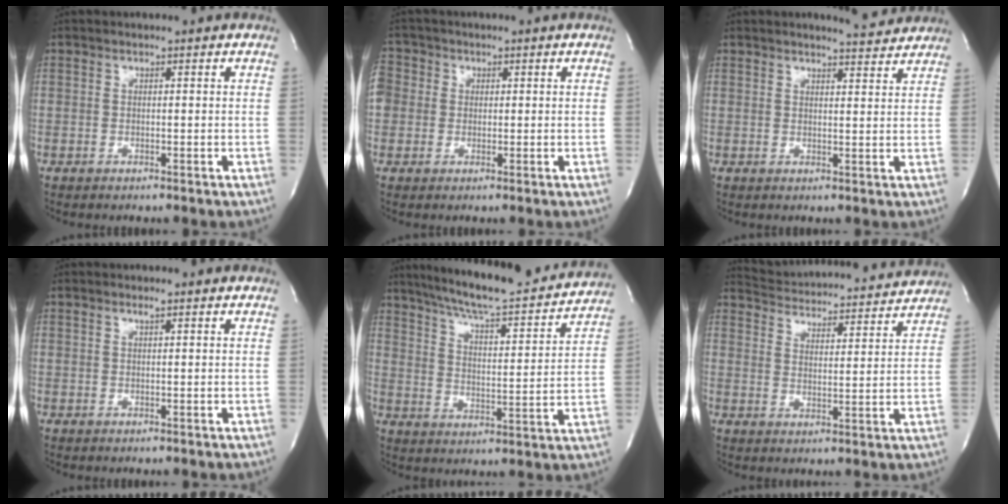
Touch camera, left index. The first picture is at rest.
{"total": 5.4, "force": [0.8, 5.2, 1.4], "torque": [-0.040, 0.021, 0.012]}
{"total": 4.4, "force": [4.4, 0.4, 0.7], "torque": [-0.012, -0.016, 0.048]}
{"total": 1.2, "force": [1.1, 0.2, 0.5], "torque": [-0.014, 0.008, 0.020]}
{"total": 23.2, "force": [20.7, 2.8, 10.2], "torque": [-0.165, -0.014, 0.284]}
{"total": 19.7, "force": [19.0, 2.8, 4.4], "torque": [-0.072, -0.007, 0.254]}